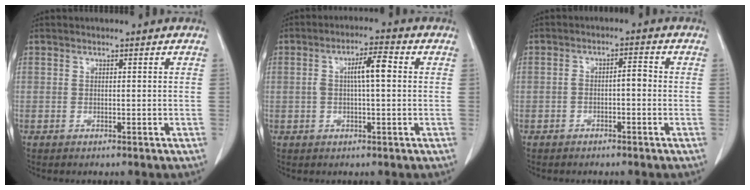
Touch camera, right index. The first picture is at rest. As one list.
[{"total": 5.3, "force": [0.6, 0.9, 5.1], "torque": [-0.092, 0.016, 0.008]}, {"total": 2.6, "force": [-0.7, 0.8, 2.4], "torque": [-0.039, 0.016, -0.011]}]